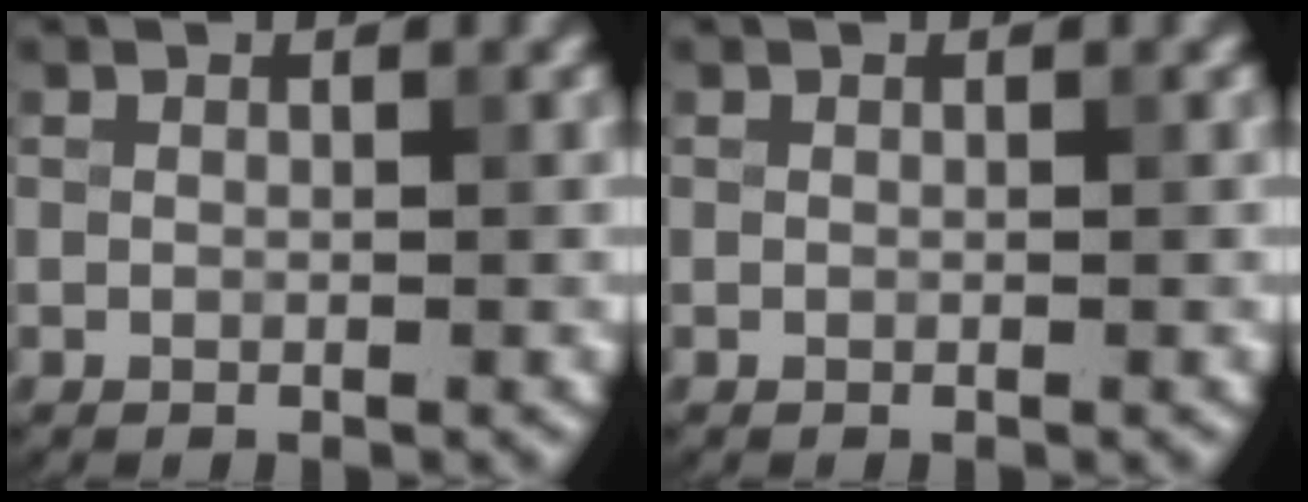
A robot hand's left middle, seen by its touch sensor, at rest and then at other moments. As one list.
[{"total": 0.0}]